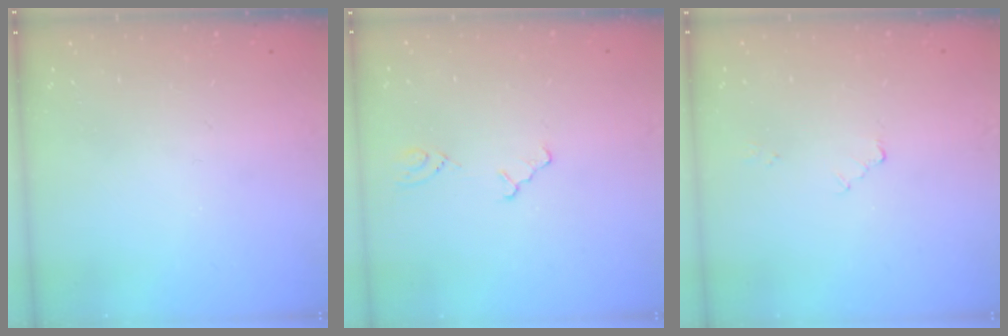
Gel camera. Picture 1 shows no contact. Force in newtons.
{"total": 2.2, "press": 2.2, "slide": 0.4}
{"total": 2.0, "press": 2.0, "slide": 0.3}